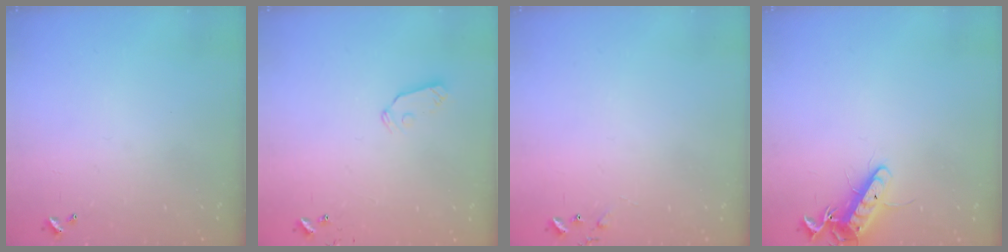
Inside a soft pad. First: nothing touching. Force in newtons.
{"total": 5.1, "press": 5.0, "slide": 0.4}
{"total": 5.6, "press": 5.6, "slide": 0.6}
{"total": 11.7, "press": 11.7, "slide": 1.1}